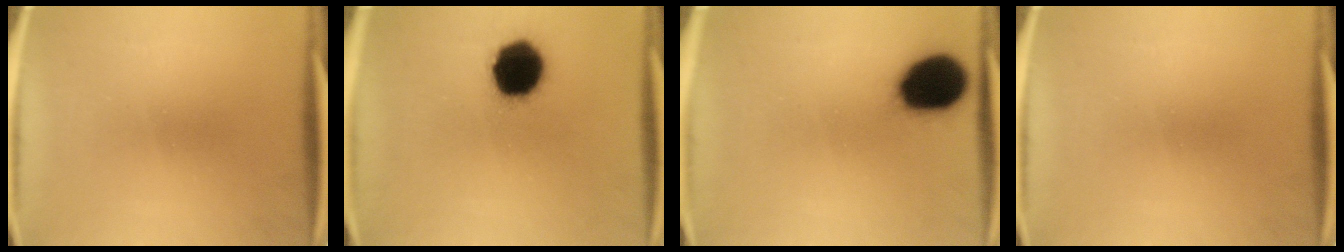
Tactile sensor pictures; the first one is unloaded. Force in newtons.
{"total": 16.0}
{"total": 16.8}
{"total": 0.0}